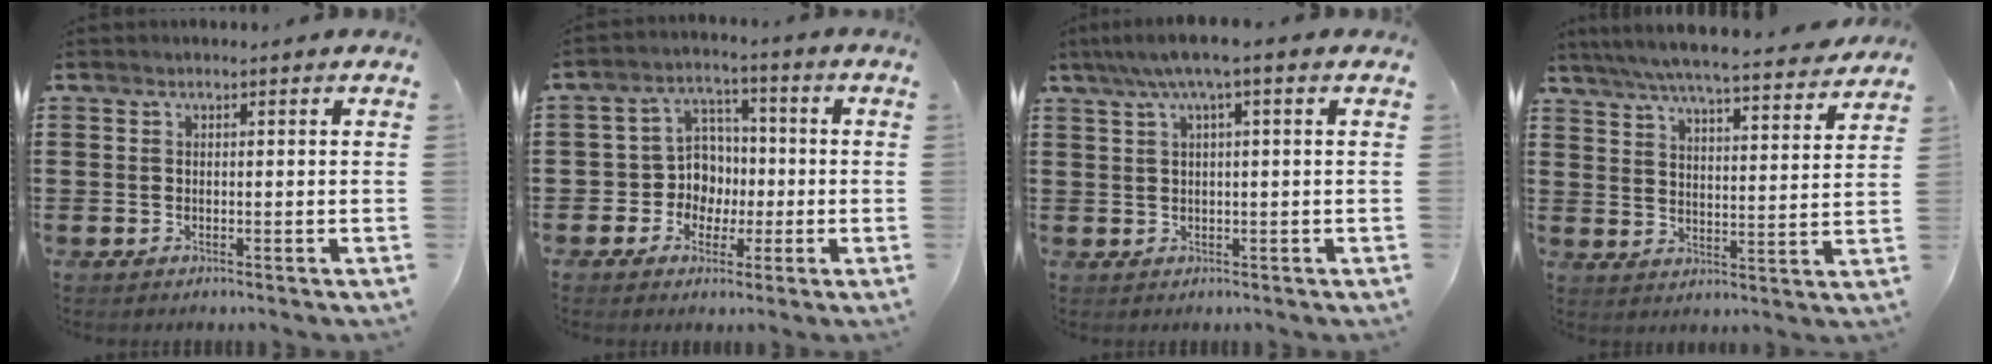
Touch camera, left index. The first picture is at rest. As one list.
[{"total": 6.5, "force": [-0.9, 6.2, 1.6], "torque": [-0.062, 0.009, -0.019]}, {"total": 3.5, "force": [1.1, 0.2, 3.3], "torque": [-0.066, 0.001, 0.015]}, {"total": 6.3, "force": [5.9, -0.4, 2.2], "torque": [-0.068, -0.039, 0.099]}]